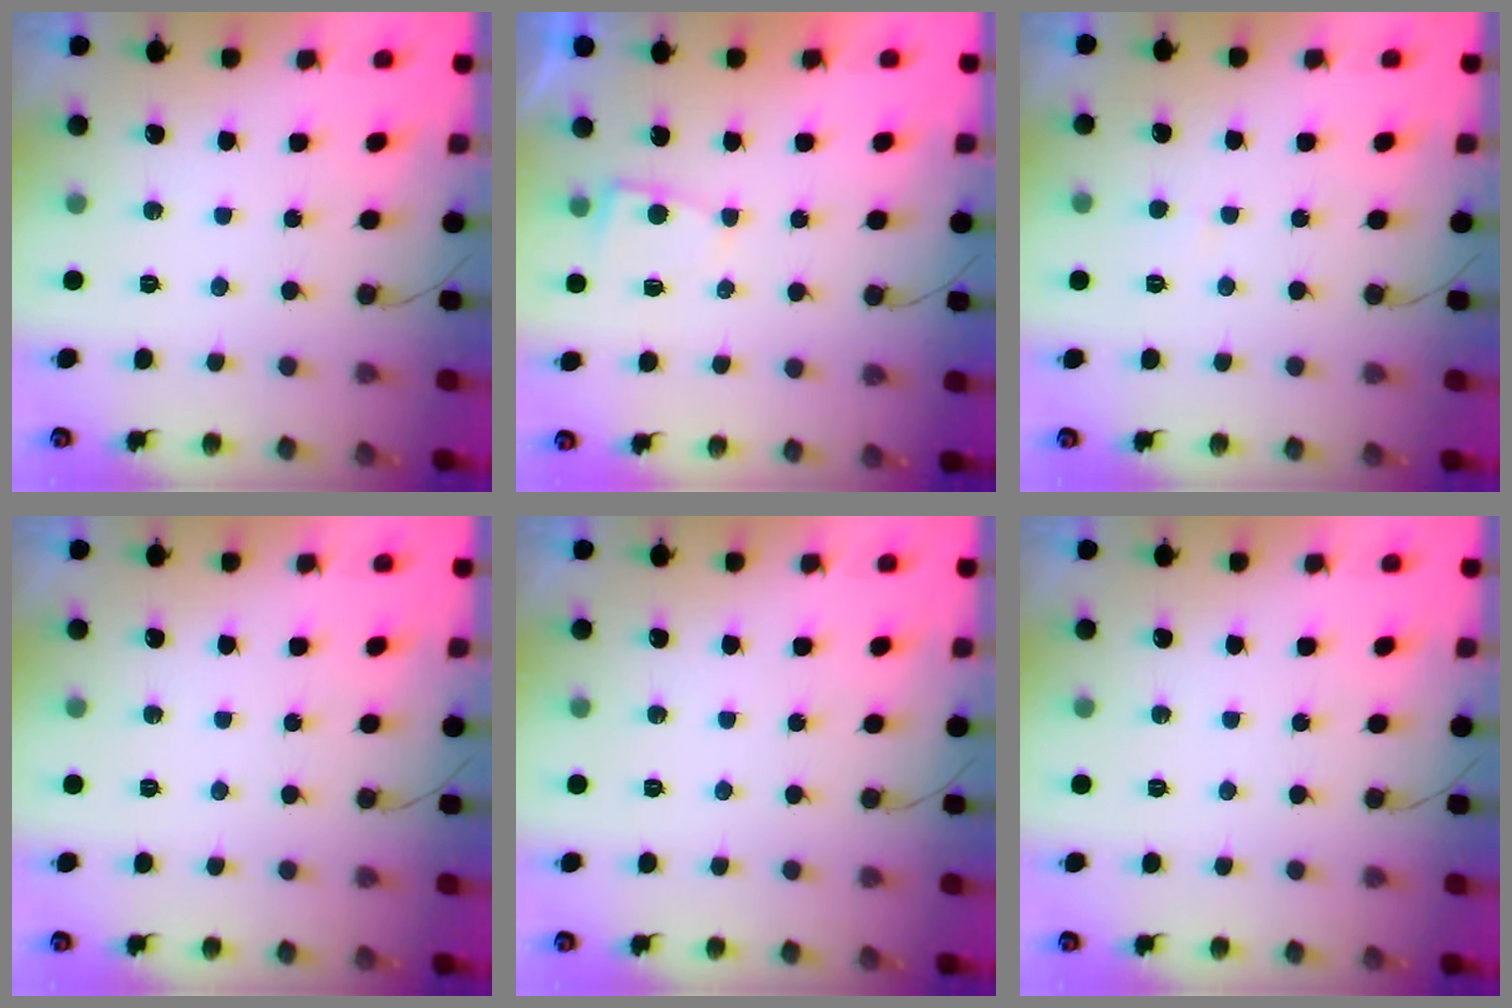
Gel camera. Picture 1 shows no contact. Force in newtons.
{"total": 2.4, "press": 2.4, "slide": 0.4}
{"total": 1.6, "press": 1.6, "slide": 0.1}
{"total": 0.0}
{"total": 0.0}
{"total": 0.0}